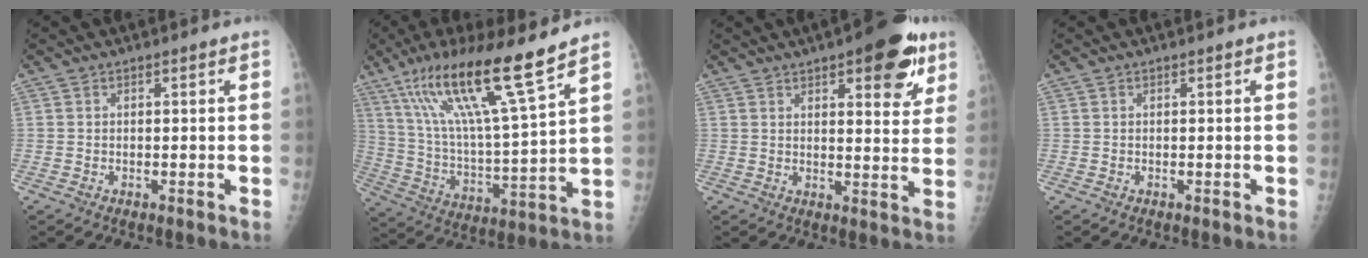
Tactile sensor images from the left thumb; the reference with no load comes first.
{"total": 19.8, "force": [13.2, 1.3, 14.7], "torque": [-0.252, -0.054, 0.239]}
{"total": 13.5, "force": [7.2, 4.9, 10.3], "torque": [-0.094, -0.026, 0.089]}
{"total": 0.0}